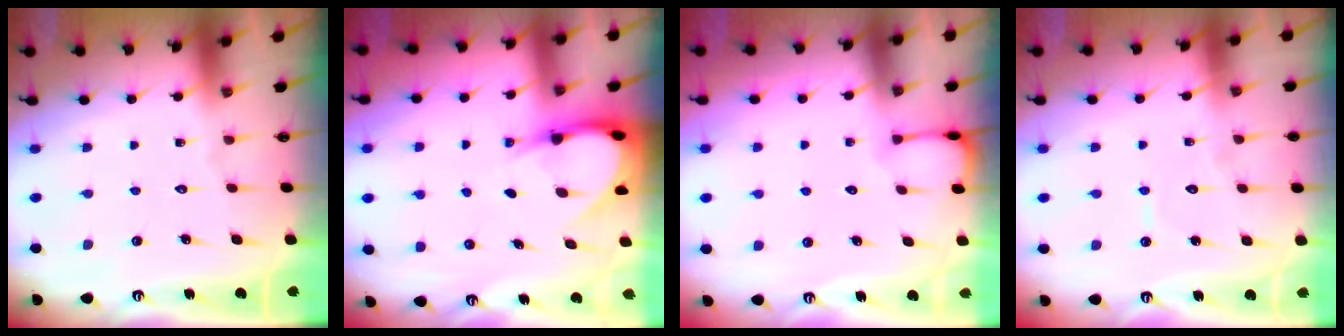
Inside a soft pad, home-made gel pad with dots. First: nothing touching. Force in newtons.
{"total": 5.4, "press": 5.3, "slide": 0.7}
{"total": 2.0, "press": 2.0, "slide": 0.3}
{"total": 4.6, "press": 4.6, "slide": 0.3}